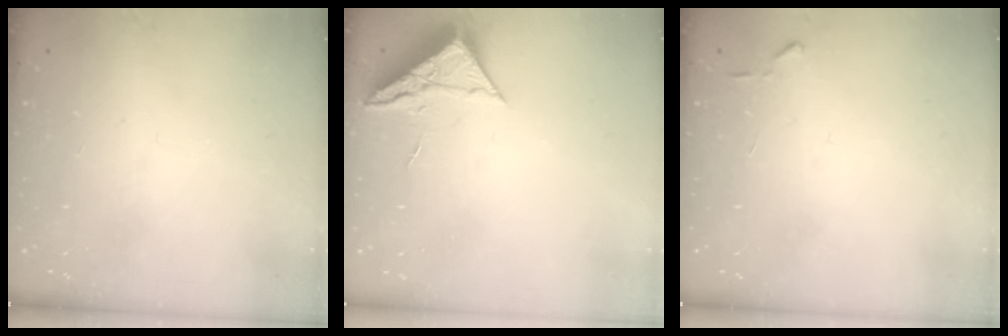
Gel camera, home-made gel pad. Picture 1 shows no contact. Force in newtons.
{"total": 6.9, "press": 6.9, "slide": 0.3}
{"total": 4.1, "press": 4.0, "slide": 0.5}